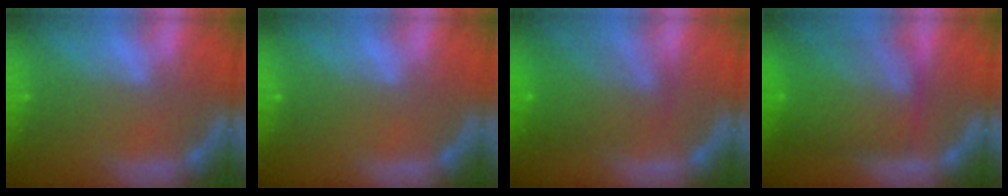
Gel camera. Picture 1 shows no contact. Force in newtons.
{"total": 0.0}
{"total": 6.0}
{"total": 9.5}